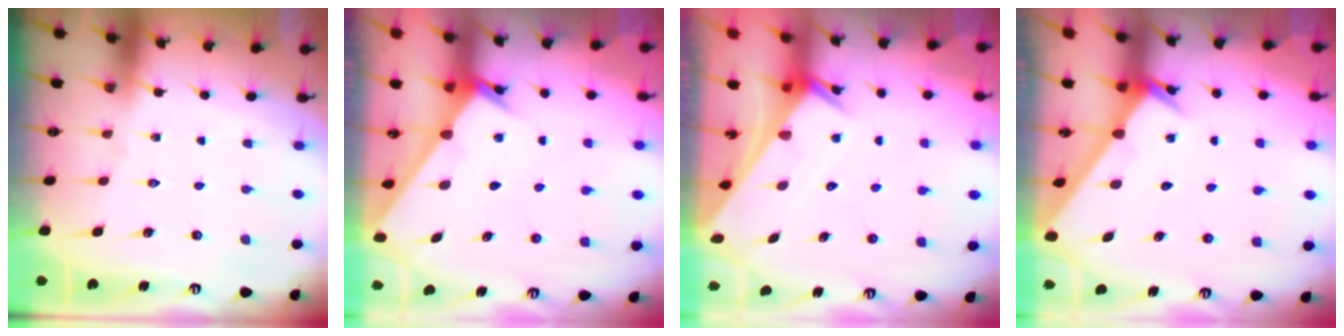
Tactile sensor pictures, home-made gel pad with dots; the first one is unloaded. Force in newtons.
{"total": 2.4, "press": 2.4, "slide": 0.2}
{"total": 2.6, "press": 2.6, "slide": 0.1}
{"total": 2.6, "press": 2.6, "slide": 0.1}